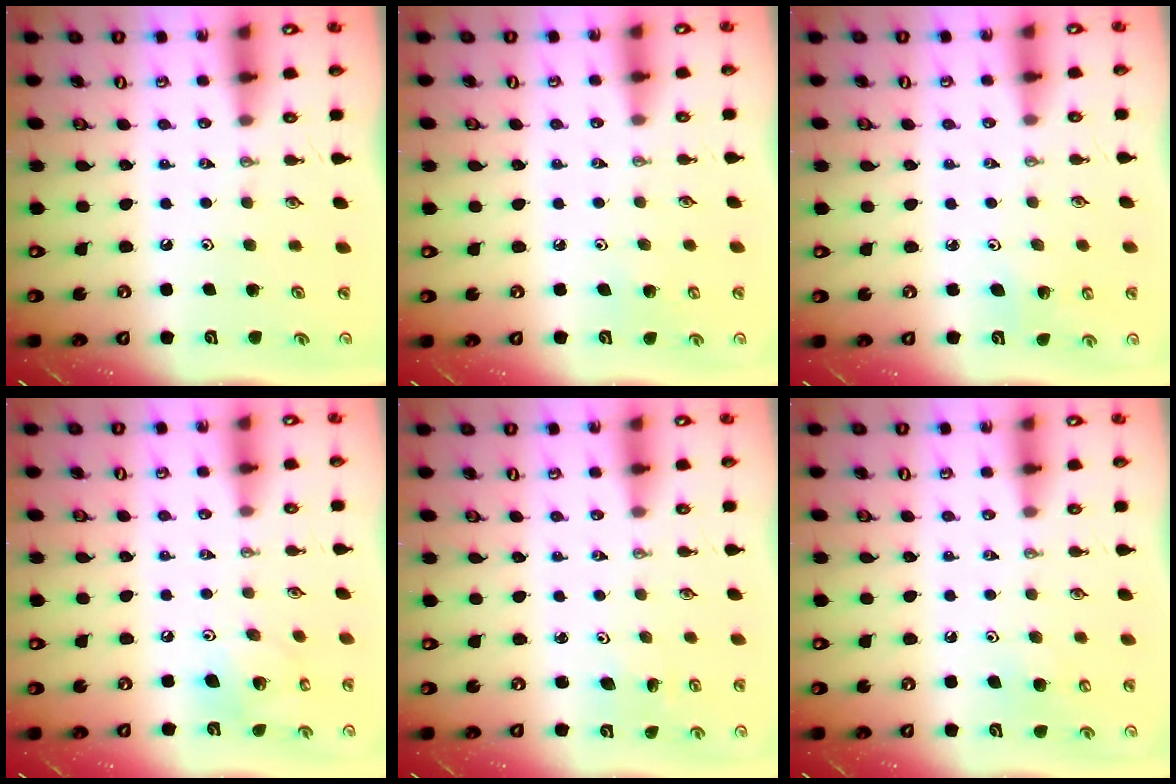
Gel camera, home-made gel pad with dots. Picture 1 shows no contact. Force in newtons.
{"total": 3.4, "press": 3.4, "slide": 0.3}
{"total": 2.7, "press": 2.7, "slide": 0.3}
{"total": 11.6, "press": 11.3, "slide": 2.9}
{"total": 2.3, "press": 2.3, "slide": 0.3}
{"total": 6.2, "press": 6.1, "slide": 0.6}